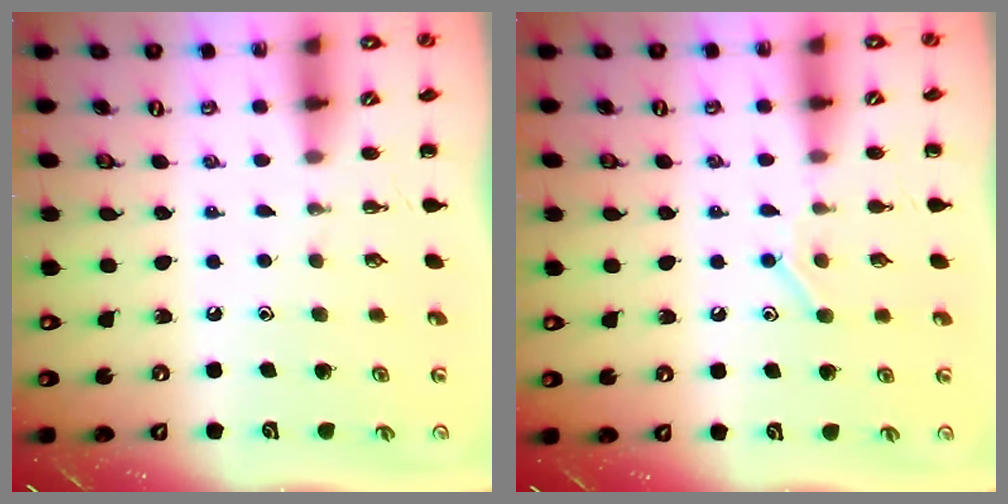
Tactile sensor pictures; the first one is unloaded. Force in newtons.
{"total": 8.4, "press": 8.3, "slide": 1.6}